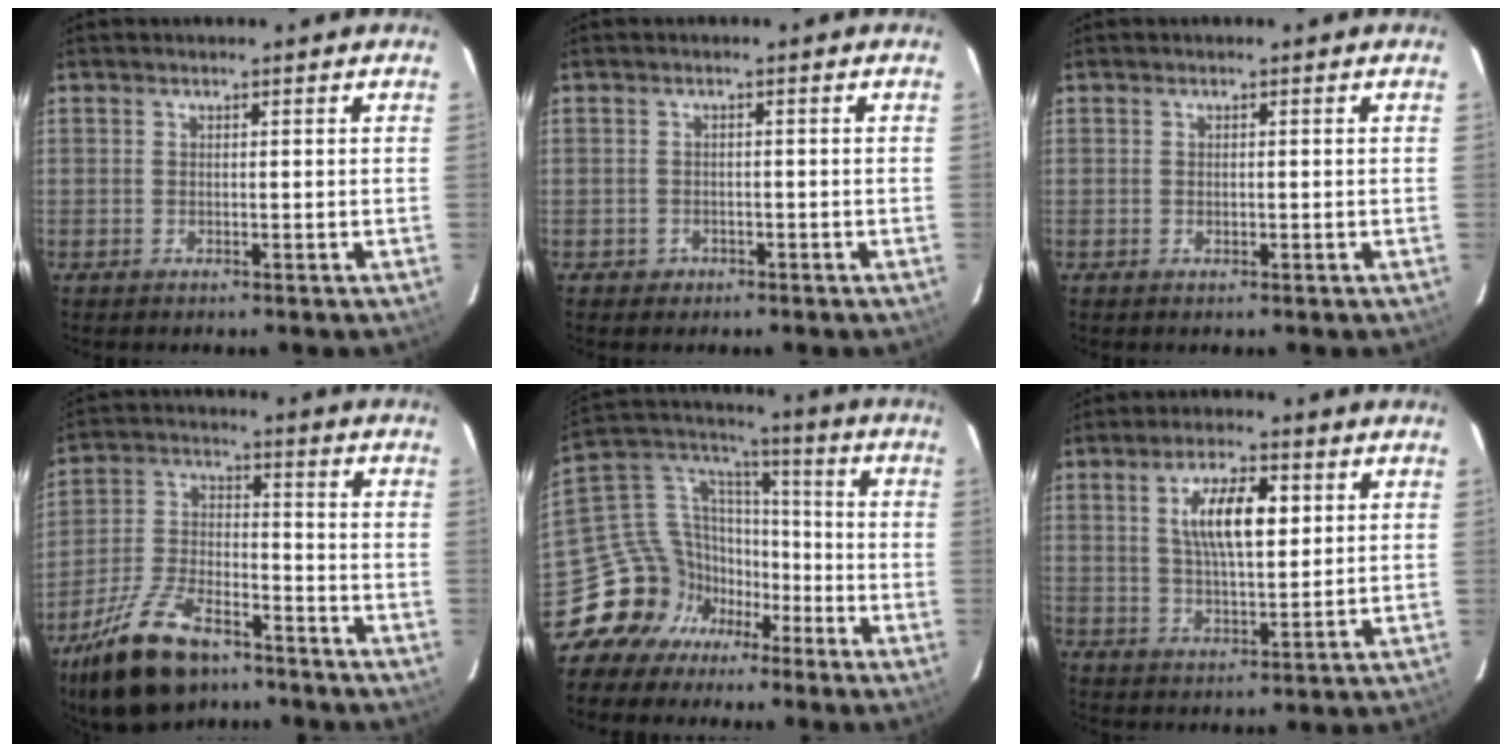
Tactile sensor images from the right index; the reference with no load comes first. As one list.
[{"total": 2.1, "force": [-1.1, 1.8, 0.4], "torque": [-0.010, 0.004, -0.012]}, {"total": 0.6, "force": [-0.1, 0.4, 0.4], "torque": [-0.007, 0.002, -0.001]}, {"total": 17.8, "force": [-12.4, 7.9, 10.1], "torque": [-0.210, -0.008, -0.220]}, {"total": 15.2, "force": [-10.0, 10.8, 3.9], "torque": [-0.083, 0.052, -0.177]}, {"total": 9.8, "force": [2.9, 3.5, 8.7], "torque": [-0.157, 0.009, 0.053]}]